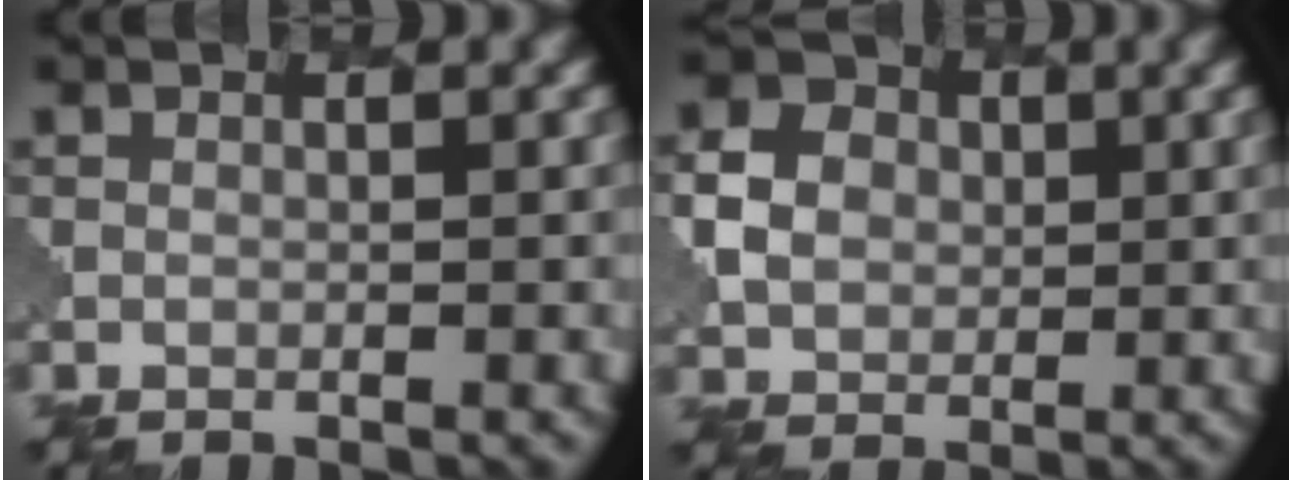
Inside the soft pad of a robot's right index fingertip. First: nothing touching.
{"total": 3.4, "force": [0.5, 3.1, 1.4], "torque": [-0.025, 0.006, 0.006]}